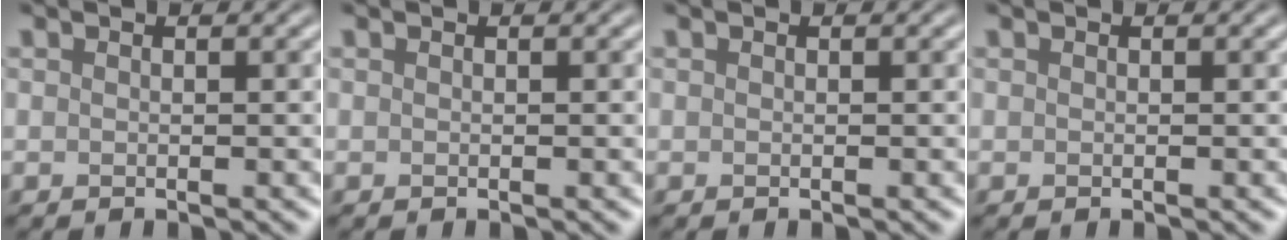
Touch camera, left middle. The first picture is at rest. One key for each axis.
{"total": 0.0}
{"total": 0.0}
{"total": 0.0}